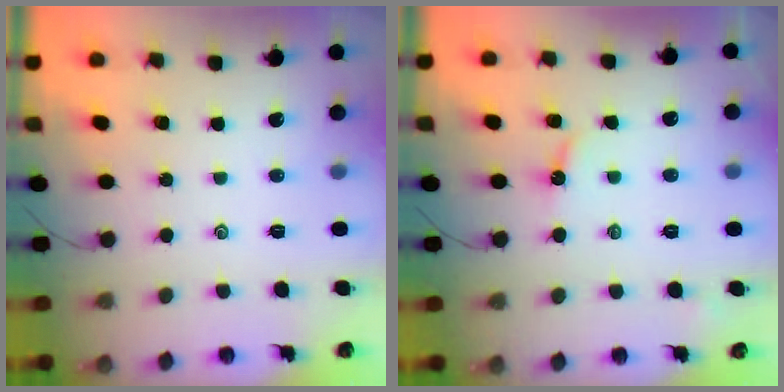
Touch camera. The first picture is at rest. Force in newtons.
{"total": 2.8, "press": 2.8, "slide": 0.2}